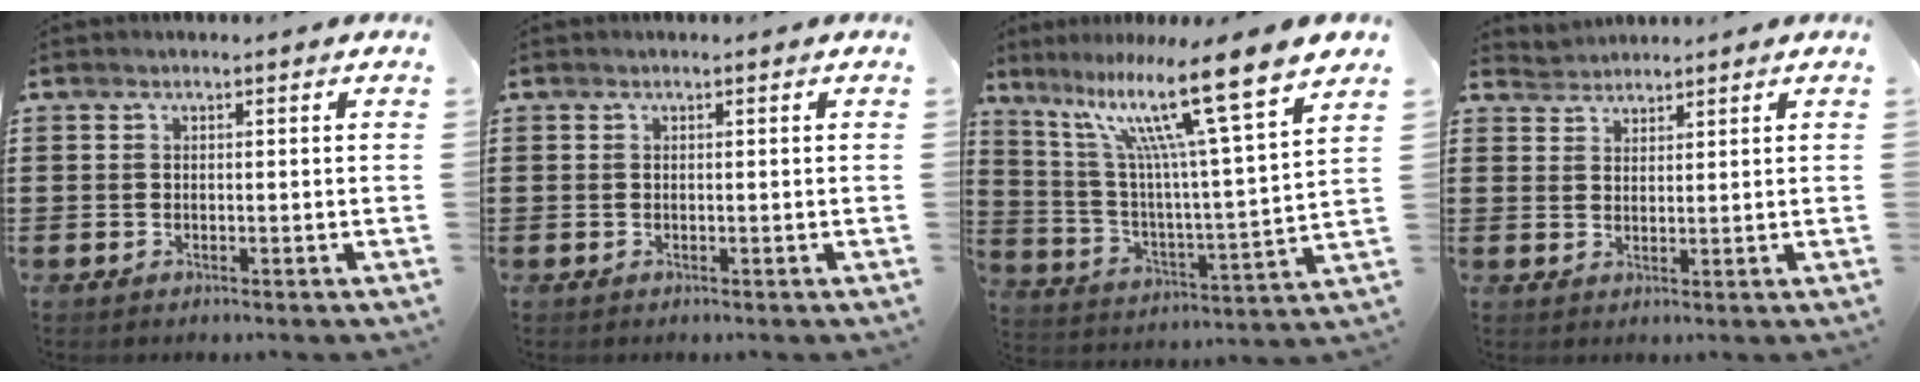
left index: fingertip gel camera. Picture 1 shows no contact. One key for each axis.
{"total": 0.0}
{"total": 14.6, "fx": 10.3, "fy": 0.2, "fz": 10.2, "tx": -0.222, "ty": -0.071, "tz": 0.161}
{"total": 1.9, "fx": 1.8, "fy": 0.4, "fz": -0.5, "tx": 0.002, "ty": 0.000, "tz": 0.036}